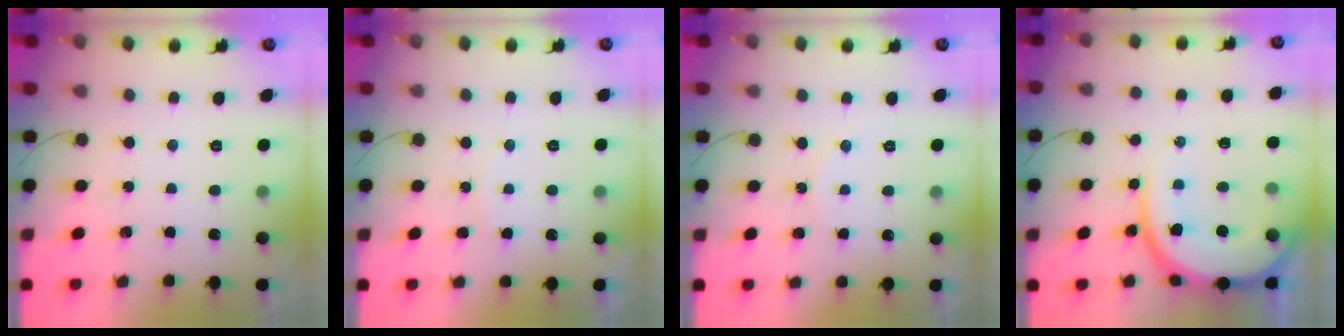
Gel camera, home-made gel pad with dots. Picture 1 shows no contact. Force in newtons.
{"total": 3.3, "press": 3.3, "slide": 0.6}
{"total": 4.6, "press": 4.6, "slide": 0.5}
{"total": 15.1, "press": 14.9, "slide": 2.2}